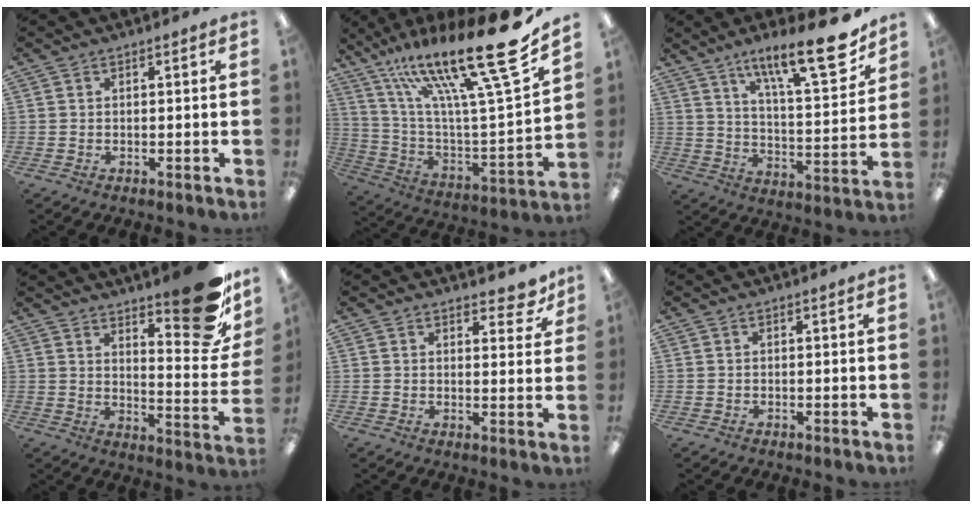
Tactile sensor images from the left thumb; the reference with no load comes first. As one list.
[{"total": 26.2, "force": [18.4, 3.9, 18.3], "torque": [-0.308, -0.129, 0.294]}, {"total": 19.5, "force": [13.5, 5.2, 13.1], "torque": [-0.192, -0.084, 0.213]}, {"total": 18.6, "force": [12.4, 6.2, 12.4], "torque": [-0.156, -0.092, 0.204]}, {"total": 5.2, "force": [4.1, 2.2, 2.4], "torque": [-0.016, -0.025, 0.067]}, {"total": 0.0}]